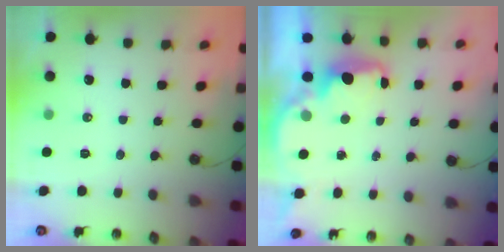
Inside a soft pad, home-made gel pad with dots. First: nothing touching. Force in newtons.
{"total": 2.5, "press": 2.4, "slide": 0.8}